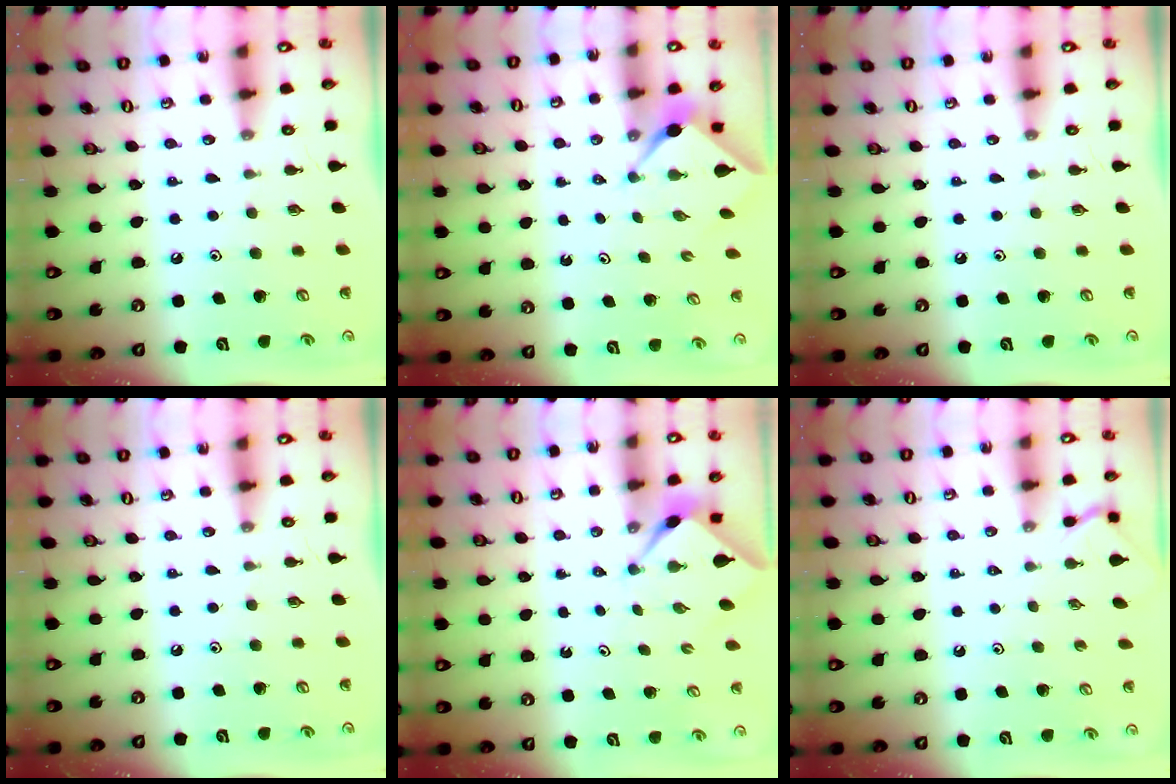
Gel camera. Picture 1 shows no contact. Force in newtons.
{"total": 2.4, "press": 2.4, "slide": 0.2}
{"total": 0.0}
{"total": 0.0}
{"total": 2.3, "press": 2.3, "slide": 0.2}
{"total": 2.5, "press": 2.5, "slide": 0.4}